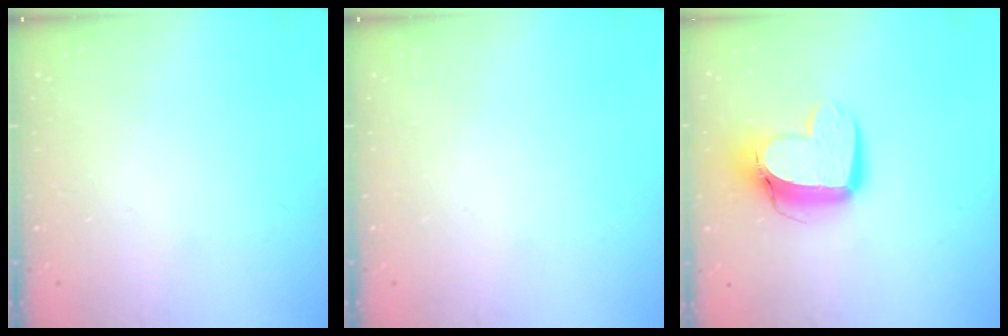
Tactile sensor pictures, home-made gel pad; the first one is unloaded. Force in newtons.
{"total": 0.0}
{"total": 12.5, "press": 12.4, "slide": 1.2}